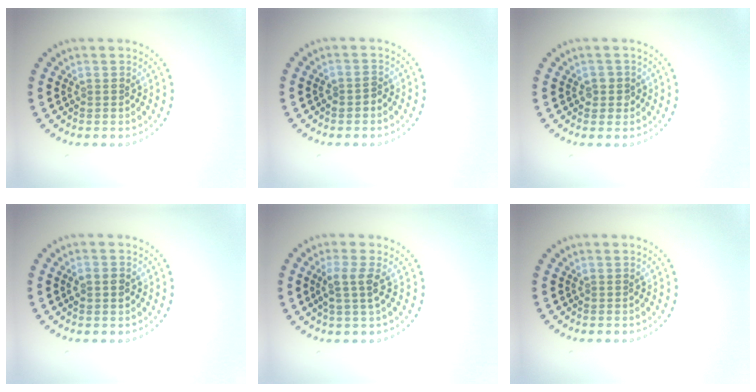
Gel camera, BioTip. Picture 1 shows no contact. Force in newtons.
{"total": 1.1, "press": 1.0, "slide": 0.4}
{"total": 1.3, "press": 1.2, "slide": 0.6}
{"total": 1.8, "press": 1.8, "slide": 0.0}
{"total": 2.3, "press": 1.9, "slide": 1.3}
{"total": 0.0}